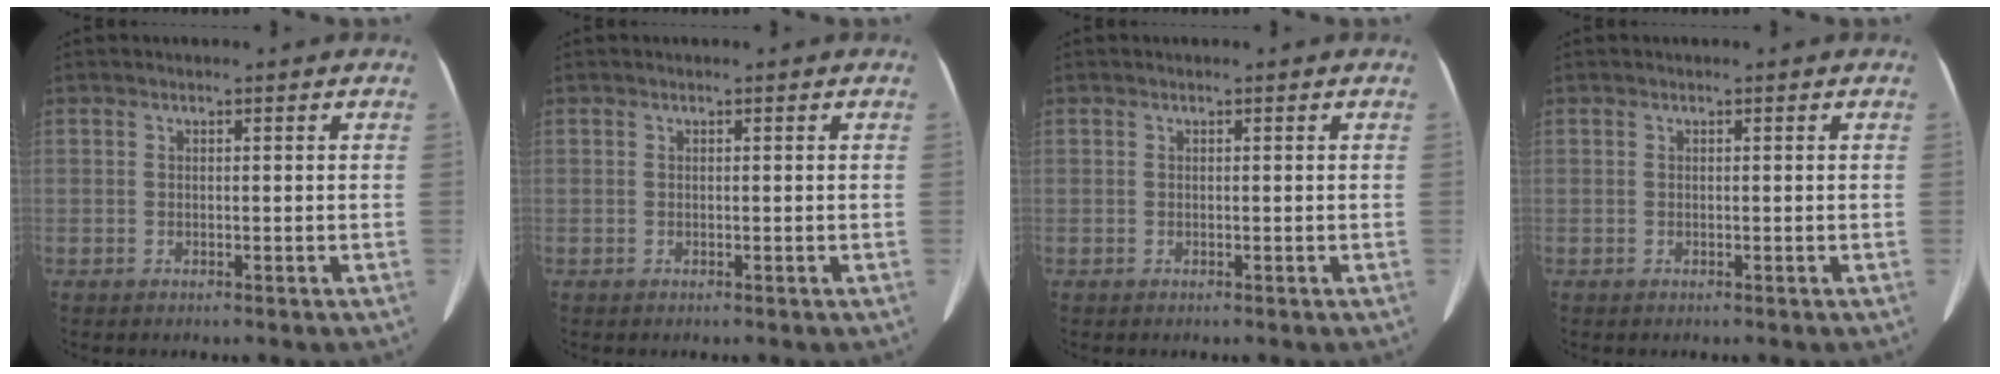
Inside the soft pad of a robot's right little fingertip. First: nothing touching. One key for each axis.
{"total": 0.0}
{"total": 0.0}
{"total": 0.0}